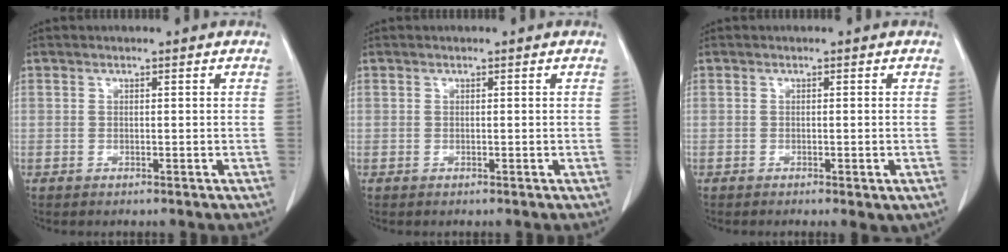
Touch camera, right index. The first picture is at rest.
{"total": 0.0}
{"total": 2.3, "force": [-1.0, 0.5, 2.0], "torque": [-0.026, -0.008, -0.010]}